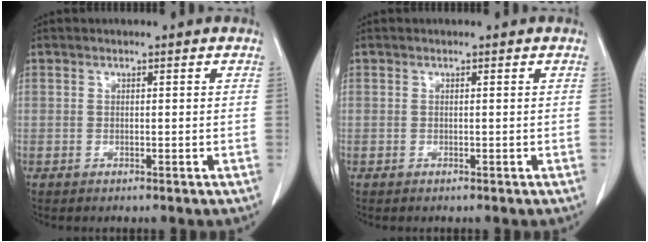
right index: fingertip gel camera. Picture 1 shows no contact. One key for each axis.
{"total": 0.0}